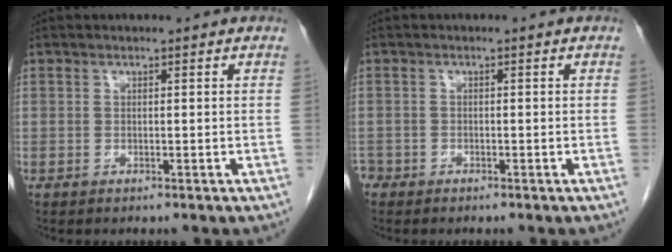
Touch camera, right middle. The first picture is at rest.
{"total": 1.8, "force": [-1.6, 0.9, 0.1], "torque": [-0.003, 0.000, -0.030]}